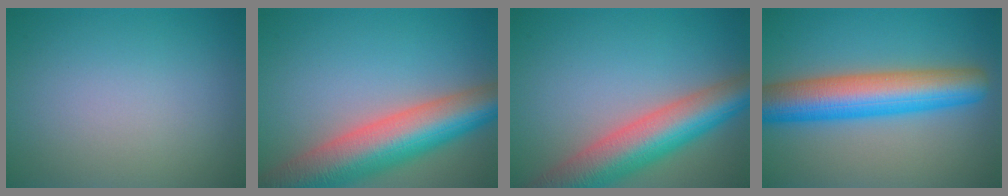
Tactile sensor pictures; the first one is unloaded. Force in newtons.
{"total": 11.0, "press": 10.9, "slide": 0.9}
{"total": 9.3, "press": 9.3, "slide": 0.3}
{"total": 9.1, "press": 9.1, "slide": 0.2}